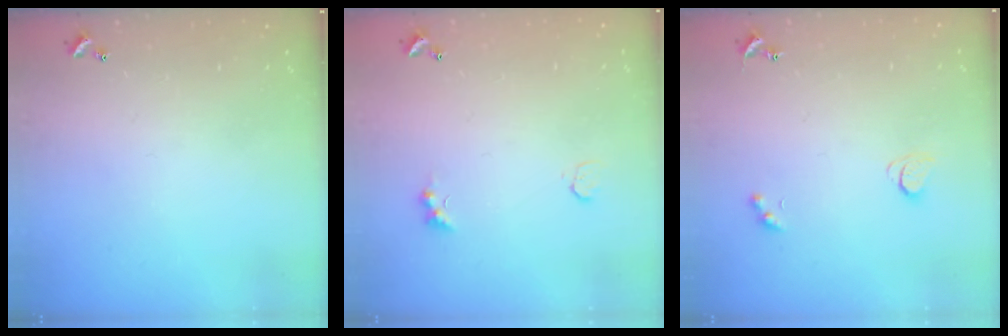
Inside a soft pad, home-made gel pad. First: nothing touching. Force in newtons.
{"total": 1.9, "press": 1.8, "slide": 0.5}
{"total": 2.0, "press": 1.9, "slide": 0.5}